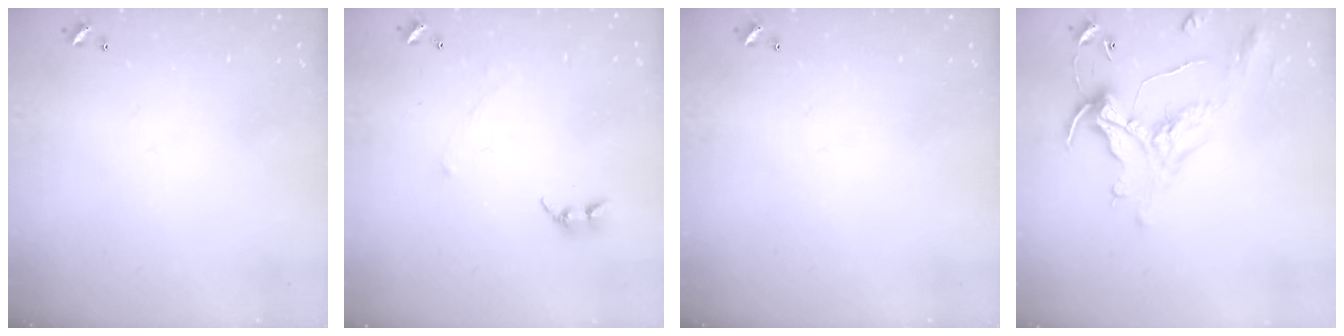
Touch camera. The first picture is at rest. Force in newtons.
{"total": 0.7, "press": 0.6, "slide": 0.4}
{"total": 0.0}
{"total": 1.7, "press": 1.2, "slide": 1.1}